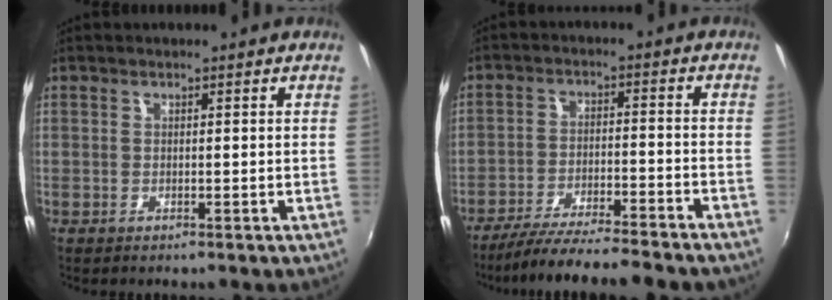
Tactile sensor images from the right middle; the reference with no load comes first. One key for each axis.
{"total": 15.7, "fx": -13.9, "fy": 0.5, "fz": 7.2, "tx": -0.141, "ty": -0.028, "tz": -0.214}